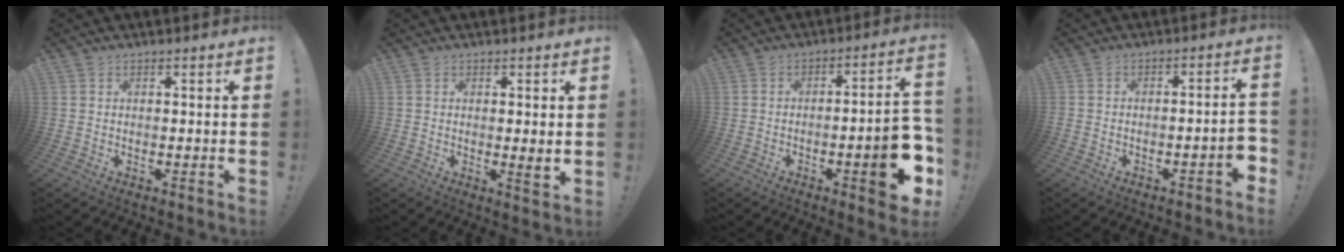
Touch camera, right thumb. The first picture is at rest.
{"total": 2.8, "force": [0.5, 0.1, 2.7], "torque": [-0.031, -0.013, 0.005]}
{"total": 13.8, "force": [-4.7, 3.0, 12.6], "torque": [-0.164, 0.014, -0.067]}
{"total": 5.1, "force": [-2.5, 0.7, 4.3], "torque": [-0.070, 0.007, -0.038]}